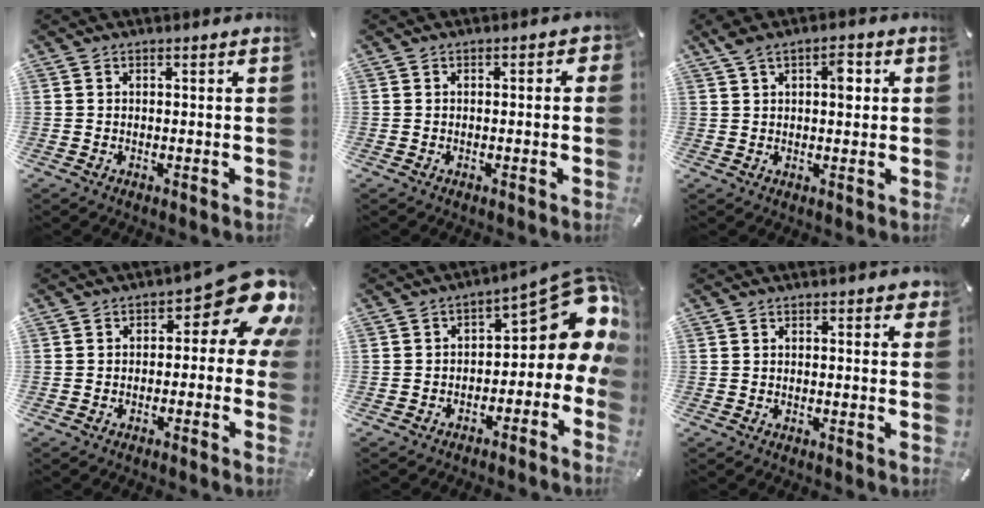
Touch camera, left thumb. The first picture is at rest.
{"total": 1.6, "force": [-0.4, 0.8, 1.3], "torque": [-0.021, 0.005, -0.008]}
{"total": 5.5, "force": [1.8, 2.9, 4.3], "torque": [-0.060, -0.002, 0.023]}
{"total": 12.9, "force": [5.1, 5.9, 10.2], "torque": [-0.124, -0.043, 0.087]}
{"total": 12.4, "force": [4.3, 6.3, 9.8], "torque": [-0.111, -0.041, 0.064]}
{"total": 1.7, "force": [1.1, 0.6, 1.2], "torque": [-0.011, -0.002, 0.015]}